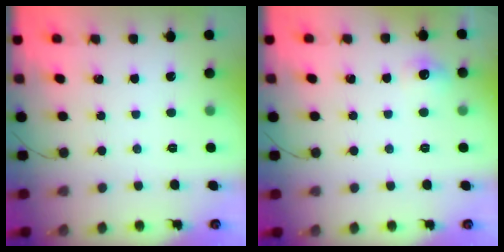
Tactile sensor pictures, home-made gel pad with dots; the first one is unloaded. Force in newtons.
{"total": 5.1, "press": 4.9, "slide": 1.2}